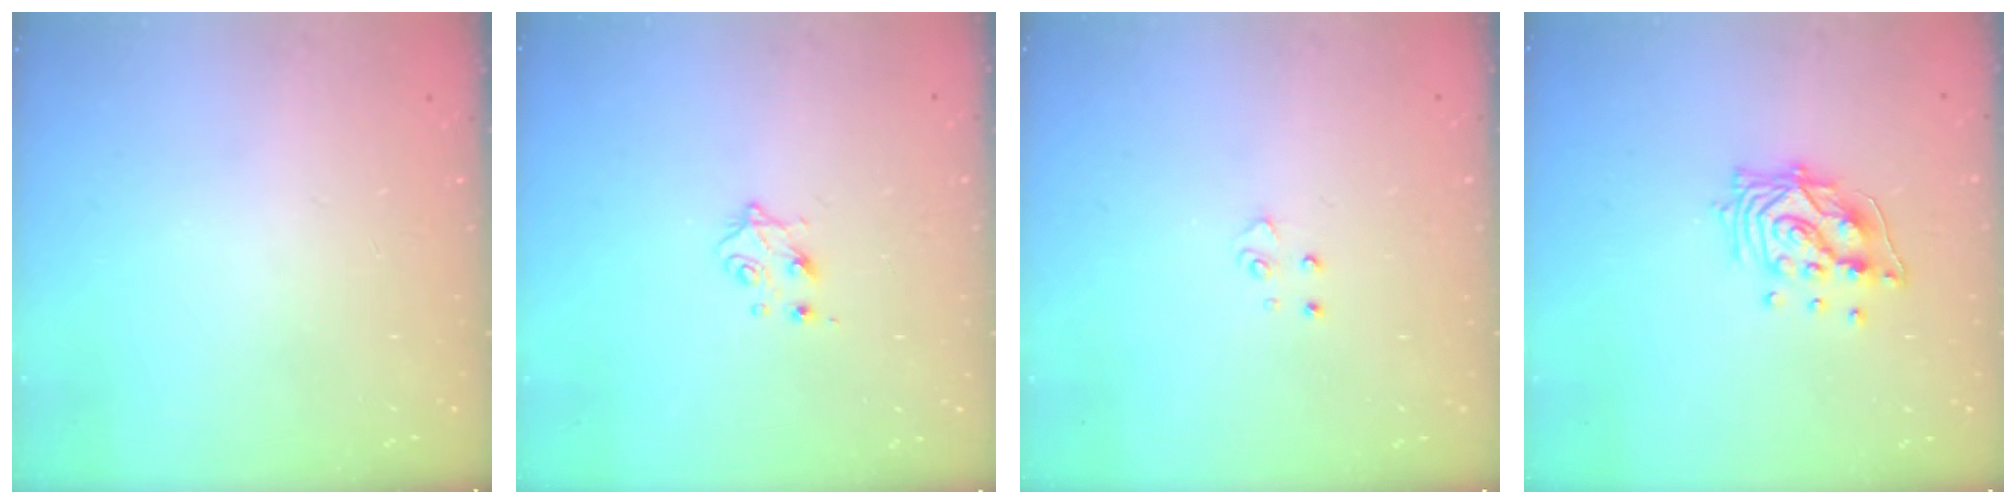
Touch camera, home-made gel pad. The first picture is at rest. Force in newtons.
{"total": 5.2, "press": 5.2, "slide": 0.5}
{"total": 4.0, "press": 4.0, "slide": 0.4}
{"total": 12.0, "press": 12.0, "slide": 1.1}